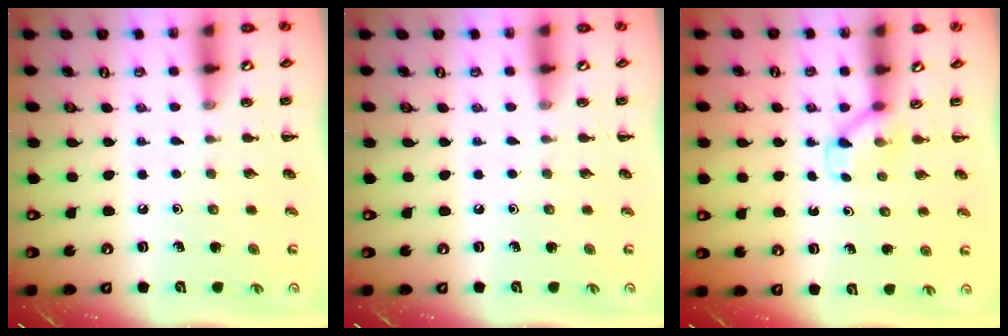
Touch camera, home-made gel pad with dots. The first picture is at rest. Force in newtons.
{"total": 0.0}
{"total": 2.6, "press": 2.4, "slide": 0.9}